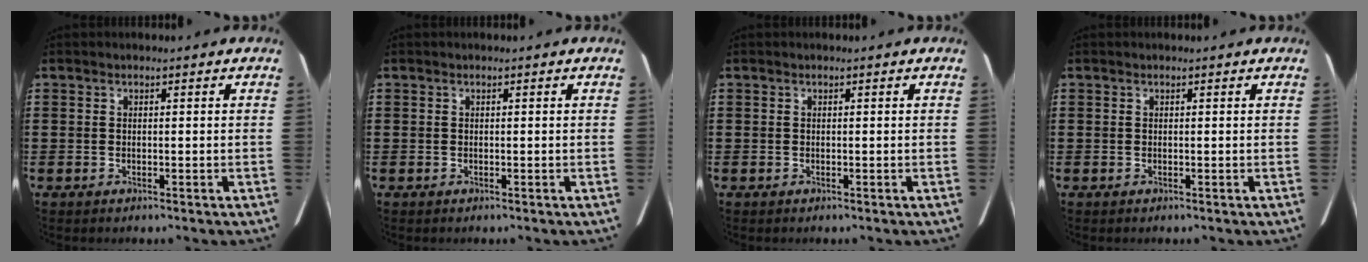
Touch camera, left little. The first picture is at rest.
{"total": 0.0}
{"total": 0.0}
{"total": 0.0}